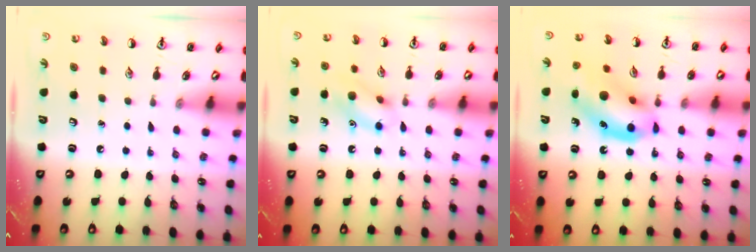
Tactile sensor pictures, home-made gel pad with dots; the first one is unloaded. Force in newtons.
{"total": 10.8, "press": 10.7, "slide": 1.4}
{"total": 14.8, "press": 14.6, "slide": 2.6}